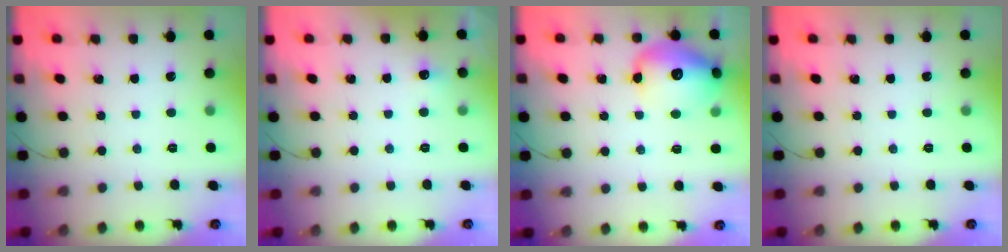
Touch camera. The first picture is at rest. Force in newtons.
{"total": 4.4, "press": 4.2, "slide": 1.3}
{"total": 15.4, "press": 15.3, "slide": 1.7}
{"total": 0.0}